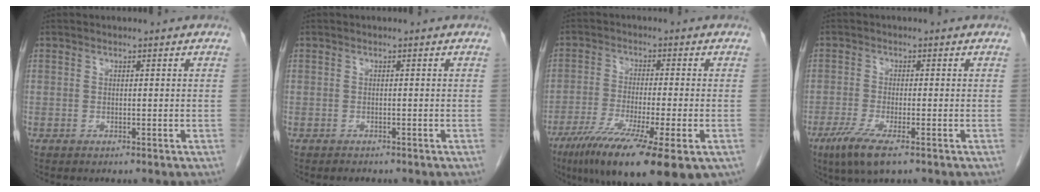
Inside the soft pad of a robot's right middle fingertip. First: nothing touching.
{"total": 0.7, "force": [-0.7, 0.3, 0.1], "torque": [-0.008, -0.003, -0.009]}
{"total": 17.3, "force": [-10.2, 2.2, 13.8], "torque": [-0.207, -0.043, -0.163]}
{"total": 6.0, "force": [-3.6, 0.8, 4.8], "torque": [-0.100, -0.021, -0.064]}